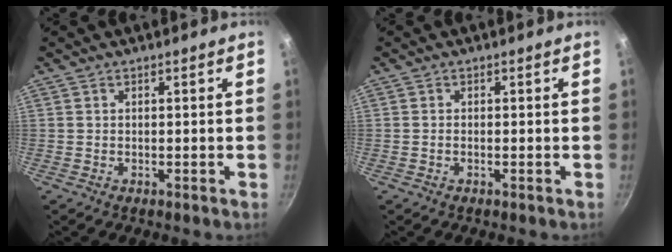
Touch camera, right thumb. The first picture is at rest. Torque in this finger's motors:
{"motor_torque": [-0.11, 0.23, -0.38, 0.18, -0.03]}